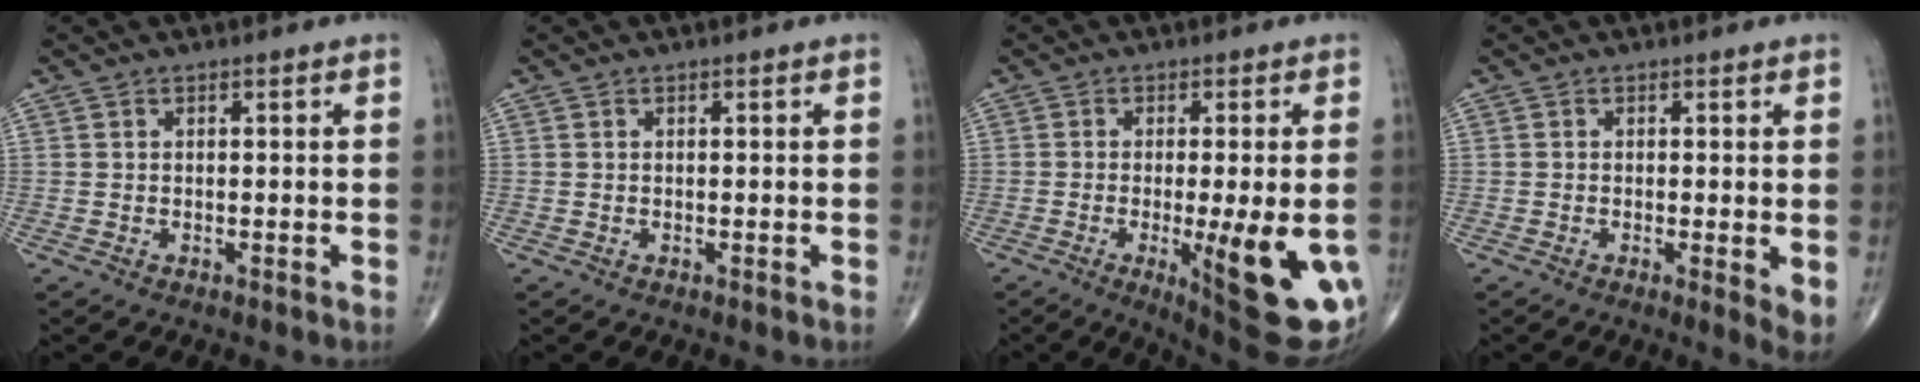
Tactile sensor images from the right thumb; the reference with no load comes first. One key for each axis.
{"total": 0.0}
{"total": 17.1, "fx": -4.5, "fy": 4.3, "fz": 15.9, "tx": -0.164, "ty": -0.023, "tz": -0.044}
{"total": 3.8, "fx": -0.3, "fy": 0.9, "fz": 3.7, "tx": -0.060, "ty": -0.014, "tz": -0.010}